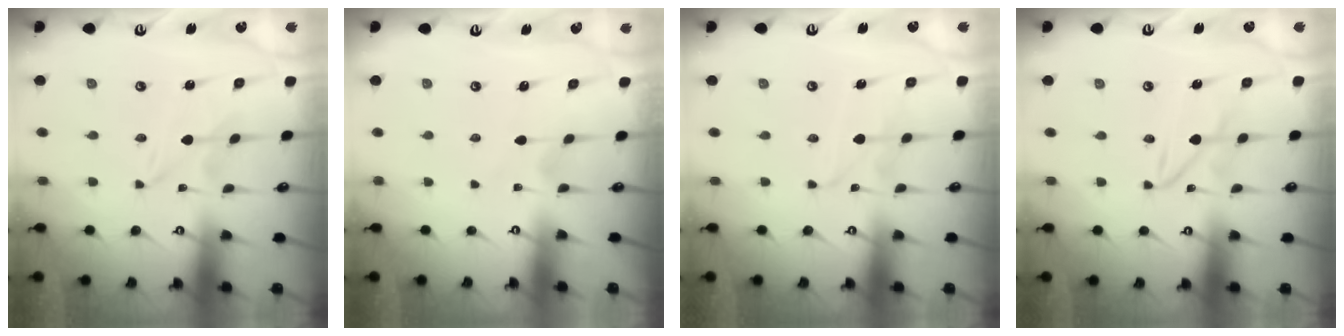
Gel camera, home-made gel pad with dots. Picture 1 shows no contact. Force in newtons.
{"total": 2.2, "press": 2.2, "slide": 0.3}
{"total": 2.9, "press": 2.9, "slide": 0.4}
{"total": 2.6, "press": 2.6, "slide": 0.2}